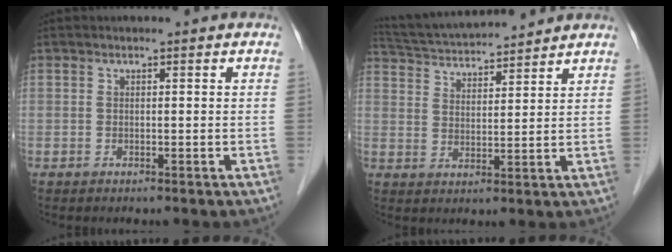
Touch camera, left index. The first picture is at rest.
{"total": 12.9, "force": [12.1, 1.1, 4.3], "torque": [-0.087, 0.027, 0.203]}